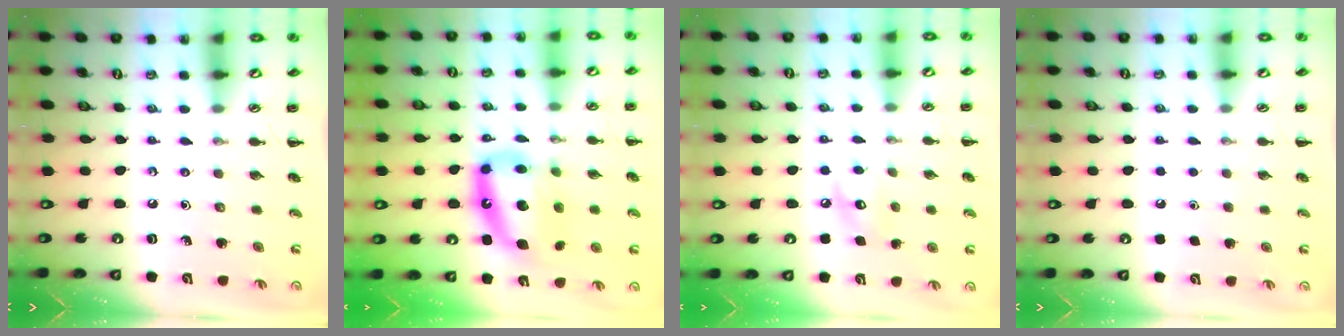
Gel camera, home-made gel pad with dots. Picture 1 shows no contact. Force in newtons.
{"total": 15.0, "press": 14.4, "slide": 4.2}
{"total": 7.4, "press": 7.4, "slide": 1.1}
{"total": 1.7, "press": 1.7, "slide": 0.1}